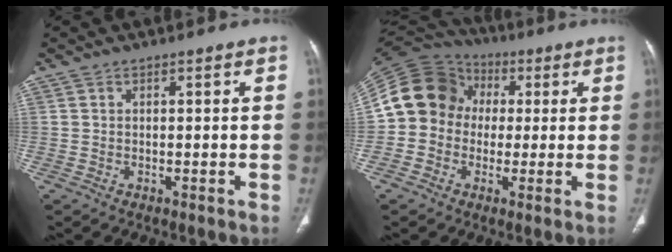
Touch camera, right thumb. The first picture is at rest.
{"total": 14.5, "force": [0.7, 12.9, 6.6], "torque": [-0.116, 0.038, 0.002]}